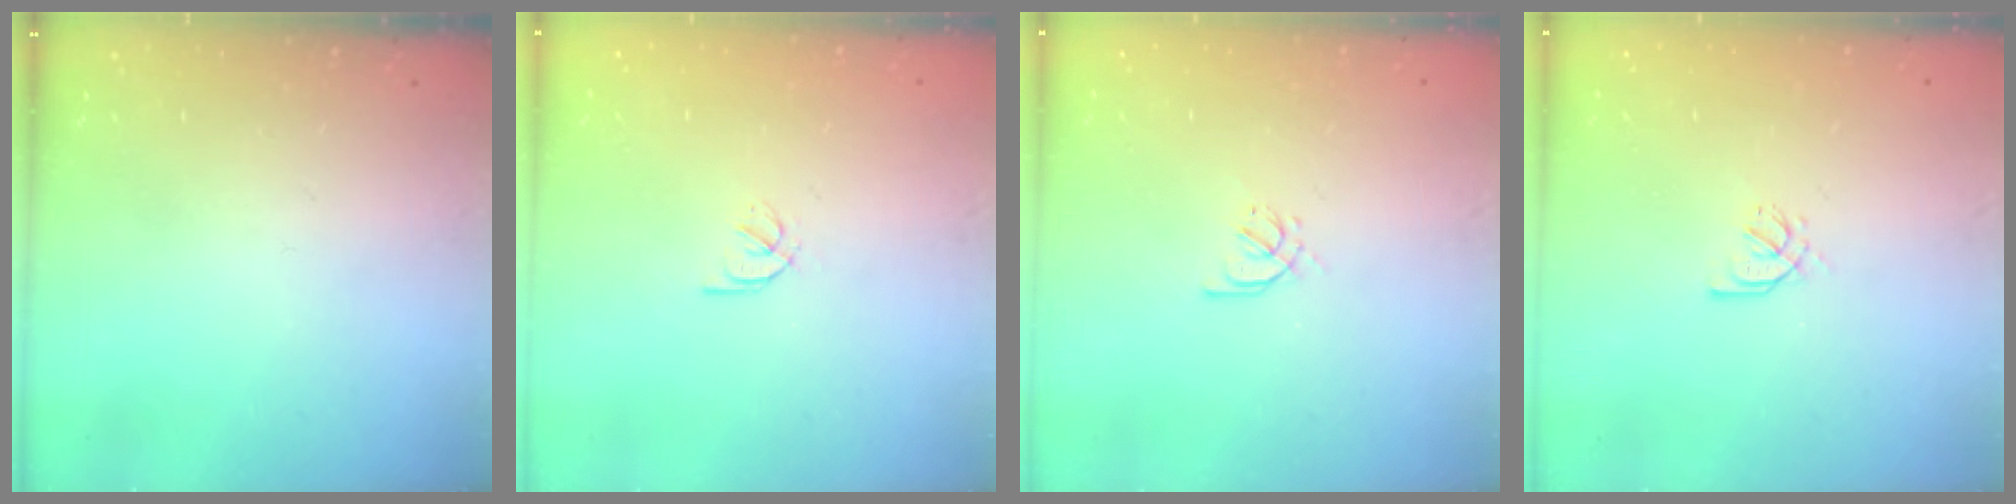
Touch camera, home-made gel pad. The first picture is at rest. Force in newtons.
{"total": 1.6, "press": 1.6, "slide": 0.3}
{"total": 2.4, "press": 2.3, "slide": 0.6}
{"total": 1.7, "press": 1.6, "slide": 0.5}